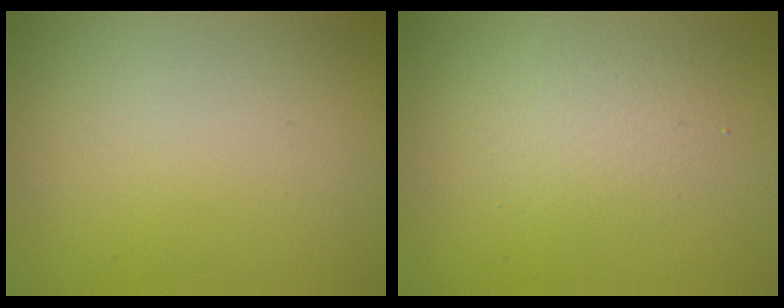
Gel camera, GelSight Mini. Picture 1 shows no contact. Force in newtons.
{"total": 2.4, "press": 2.4, "slide": 0.0}